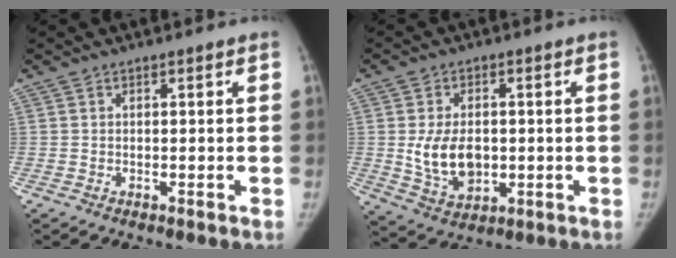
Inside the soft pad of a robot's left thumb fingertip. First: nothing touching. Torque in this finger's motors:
{"motor_torque": [0.55, 1.38, 0.33, -0.25, 0.05]}